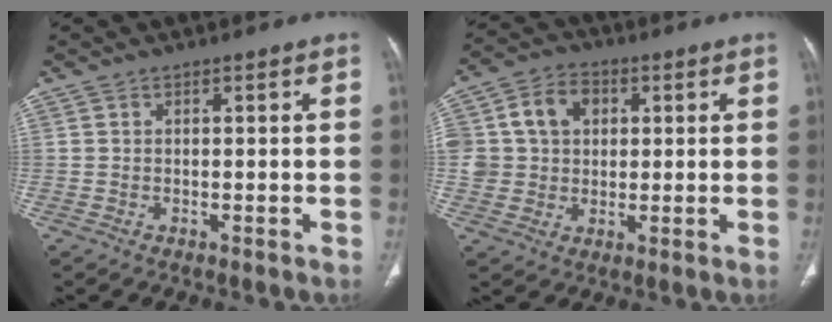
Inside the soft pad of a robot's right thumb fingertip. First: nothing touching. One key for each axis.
{"total": 11.9, "fx": 2.6, "fy": 9.8, "fz": 6.3, "tx": -0.099, "ty": 0.015, "tz": 0.047}